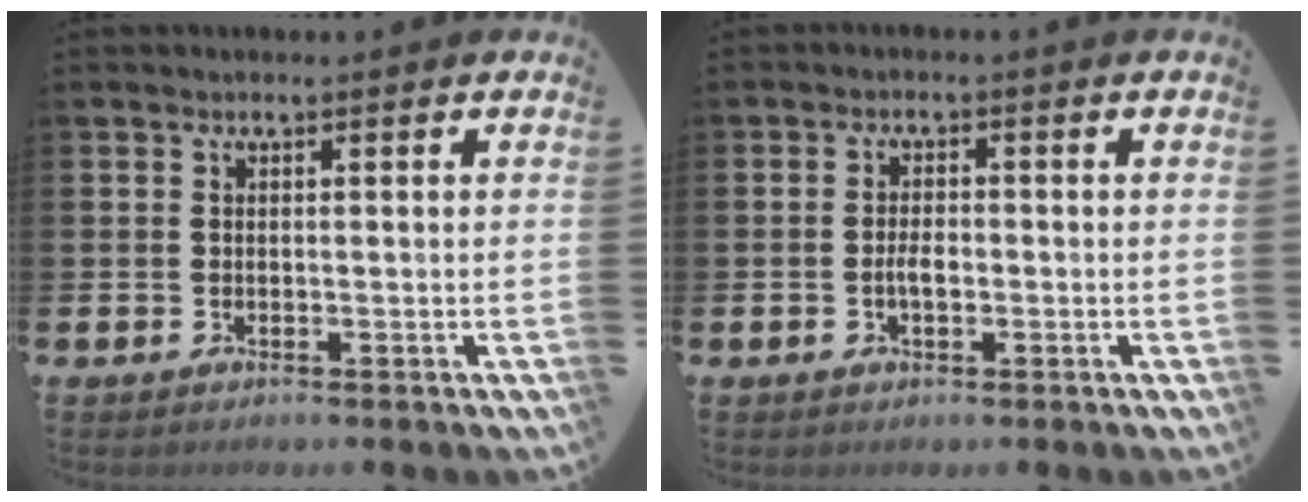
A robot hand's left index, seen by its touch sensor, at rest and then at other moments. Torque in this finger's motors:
{"motor_torque": [0.13, 0.13, 0.05, 0.07]}